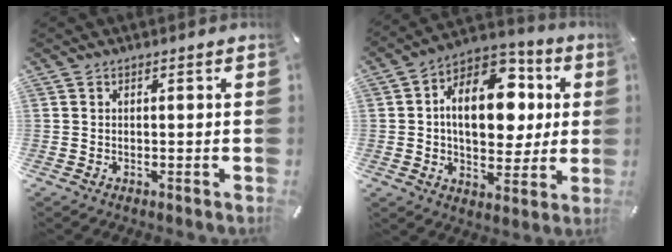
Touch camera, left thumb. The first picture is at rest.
{"total": 17.8, "force": [2.7, 11.7, 13.1], "torque": [-0.210, -0.009, 0.047]}